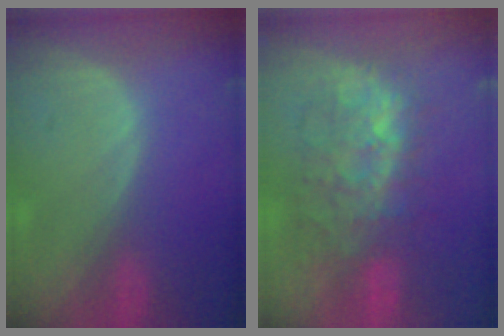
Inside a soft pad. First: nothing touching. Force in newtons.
{"total": 9.3, "press": 9.2, "slide": 1.6}